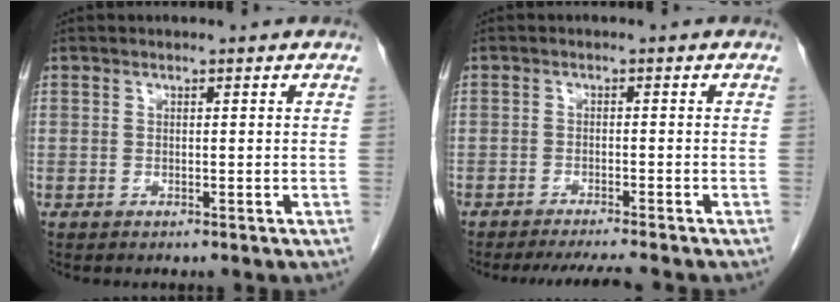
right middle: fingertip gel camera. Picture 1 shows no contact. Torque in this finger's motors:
{"motor_torque": [0.44, -0.42, 0.05, 0.06]}